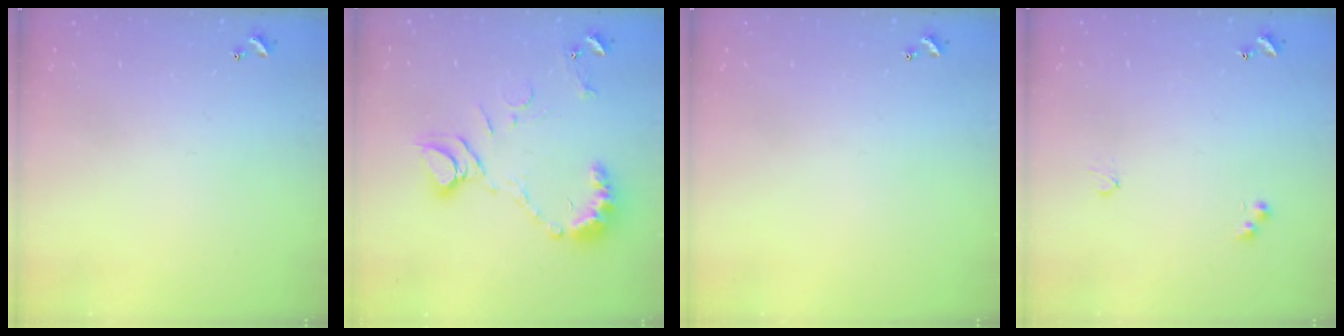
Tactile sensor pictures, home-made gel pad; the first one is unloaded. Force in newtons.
{"total": 11.1, "press": 11.0, "slide": 1.3}
{"total": 0.0}
{"total": 3.9, "press": 3.8, "slide": 0.6}